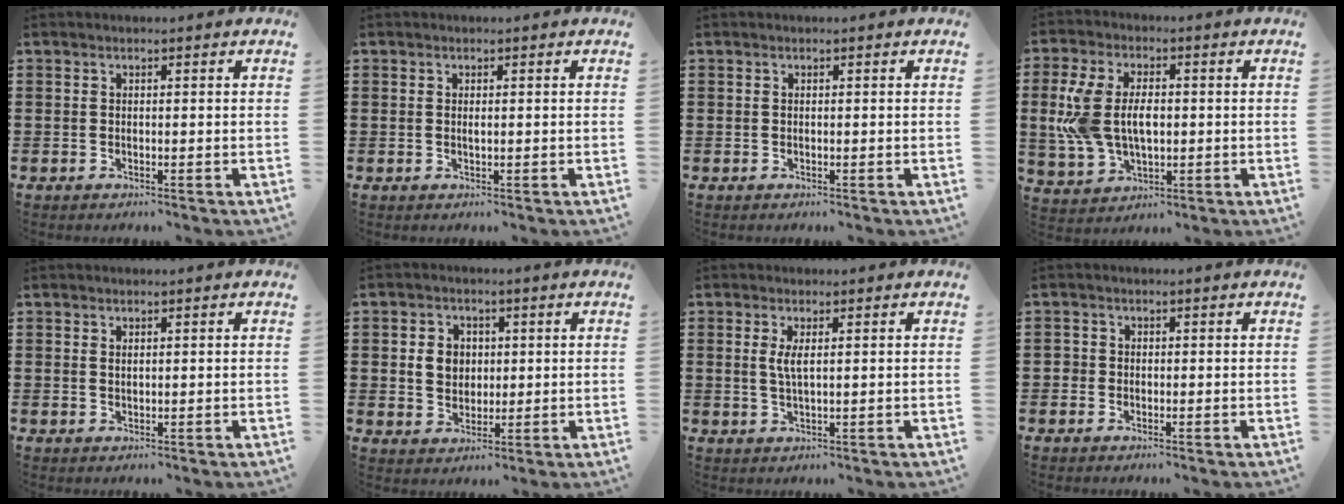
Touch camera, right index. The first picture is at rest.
{"total": 0.7, "force": [0.1, 0.3, 0.6], "torque": [-0.013, 0.000, 0.003]}
{"total": 0.0}
{"total": 9.2, "force": [0.5, 5.6, 7.2], "torque": [-0.174, 0.008, 0.005]}
{"total": 0.7, "force": [0.5, 0.4, 0.4], "torque": [-0.009, 0.002, 0.010]}
{"total": 4.5, "force": [0.6, 3.8, 2.3], "torque": [-0.059, 0.013, 0.008]}
{"total": 2.7, "force": [0.6, 0.6, 2.5], "torque": [-0.051, 0.003, 0.009]}
{"total": 1.2, "force": [-0.3, 1.1, 0.2], "torque": [-0.006, 0.005, -0.007]}